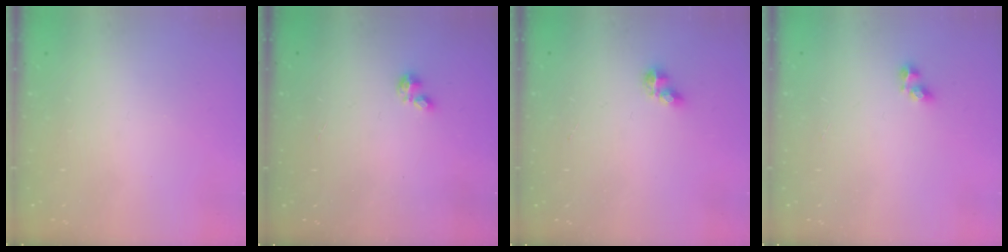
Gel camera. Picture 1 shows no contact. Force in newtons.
{"total": 0.7, "press": 0.6, "slide": 0.2}
{"total": 4.8, "press": 4.8, "slide": 0.6}
{"total": 3.3, "press": 3.1, "slide": 1.2}